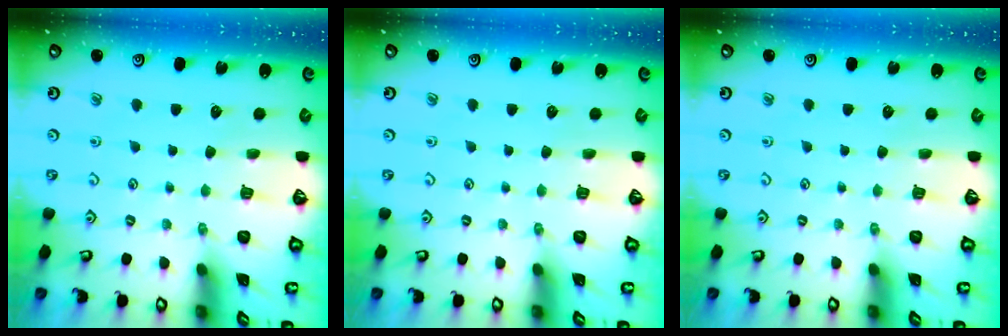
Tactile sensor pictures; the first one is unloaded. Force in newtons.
{"total": 0.0}
{"total": 0.0}